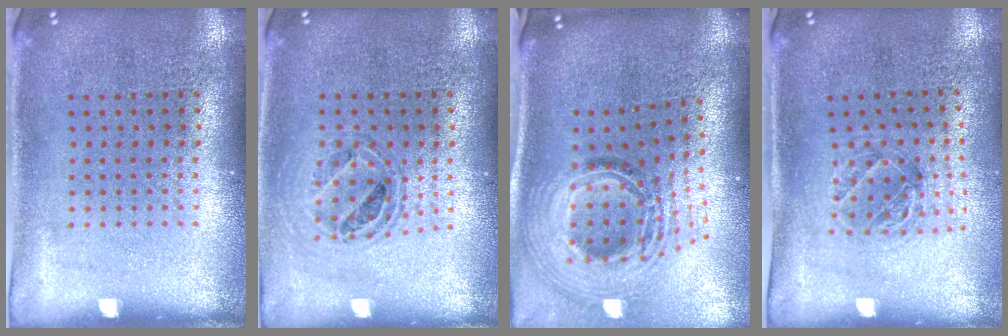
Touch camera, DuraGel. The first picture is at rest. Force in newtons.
{"total": 0.8, "press": 0.8, "slide": 0.1}
{"total": 2.4, "press": 1.8, "slide": 1.6}
{"total": 1.1, "press": 1.1, "slide": 0.2}